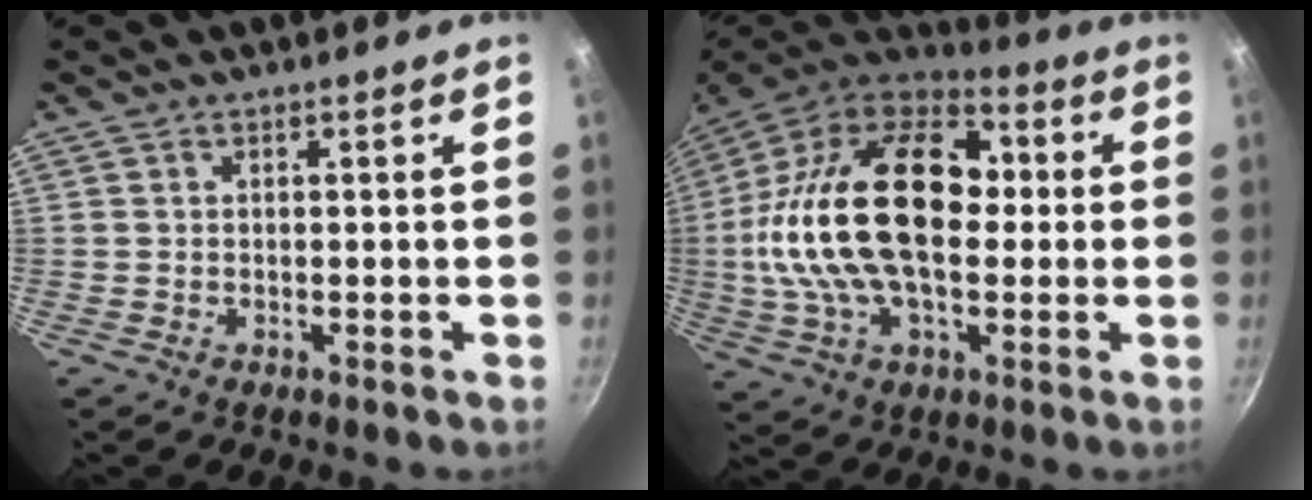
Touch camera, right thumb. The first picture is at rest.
{"total": 29.3, "force": [1.1, 17.1, 23.8], "torque": [-0.425, 0.039, 0.002]}